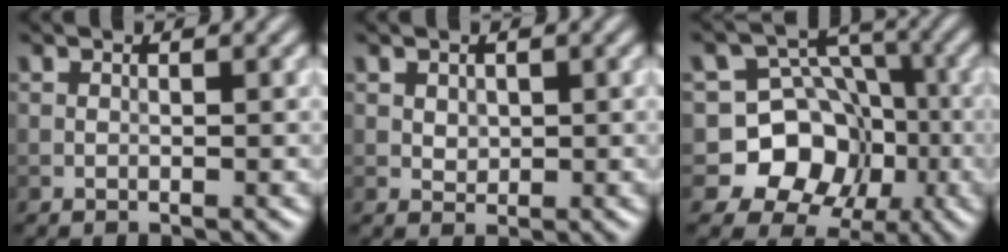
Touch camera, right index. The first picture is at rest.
{"total": 1.0, "force": [0.3, 0.9, 0.4], "torque": [-0.009, -0.003, 0.011]}
{"total": 10.0, "force": [-2.9, 9.0, 3.1], "torque": [-0.044, 0.018, -0.084]}